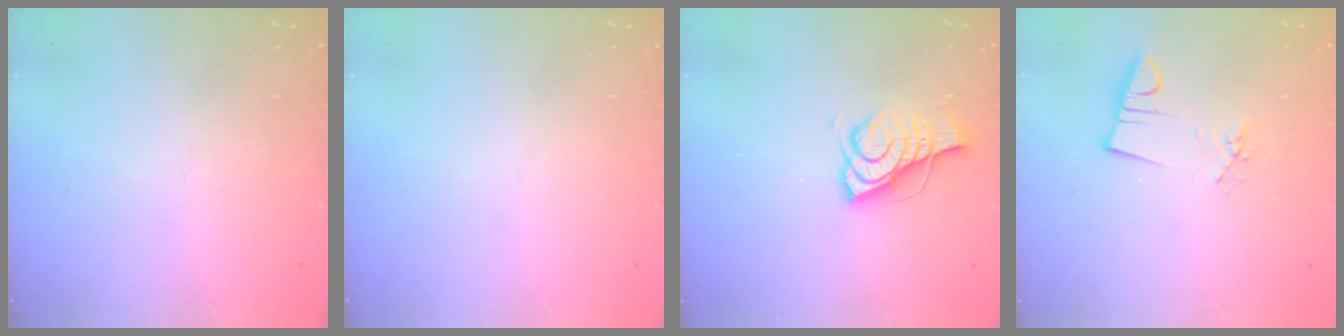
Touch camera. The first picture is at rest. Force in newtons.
{"total": 0.0}
{"total": 10.1, "press": 9.6, "slide": 3.1}
{"total": 3.6, "press": 2.1, "slide": 2.9}